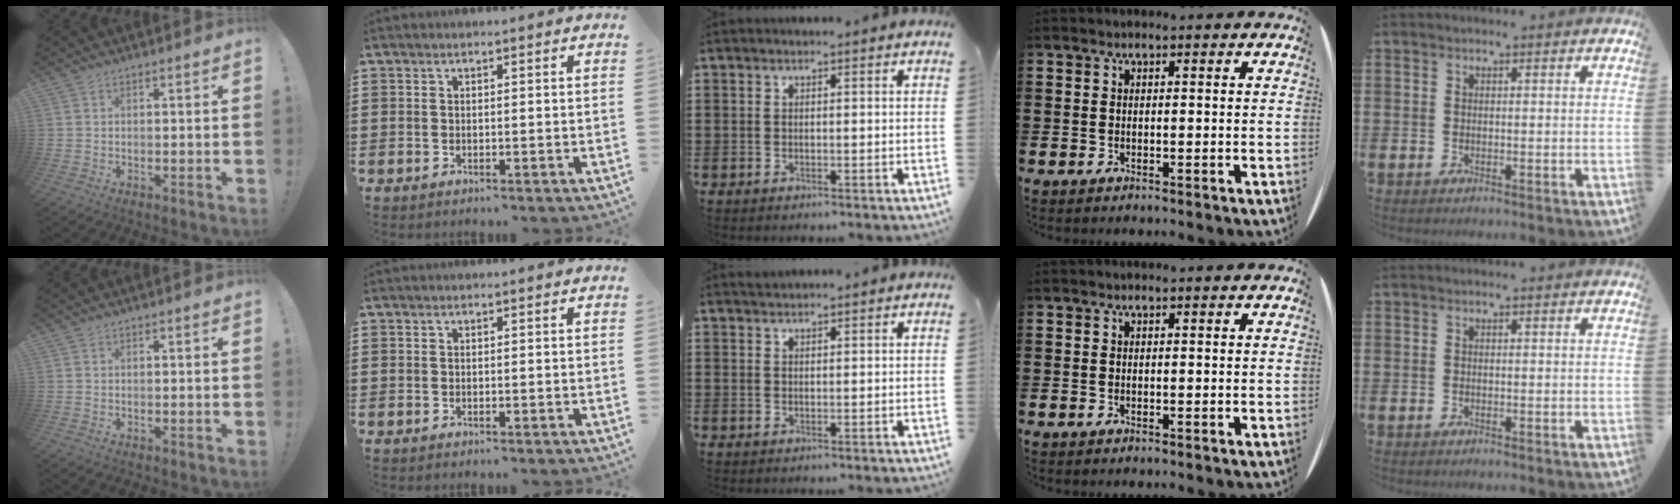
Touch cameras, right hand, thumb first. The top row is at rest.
{}